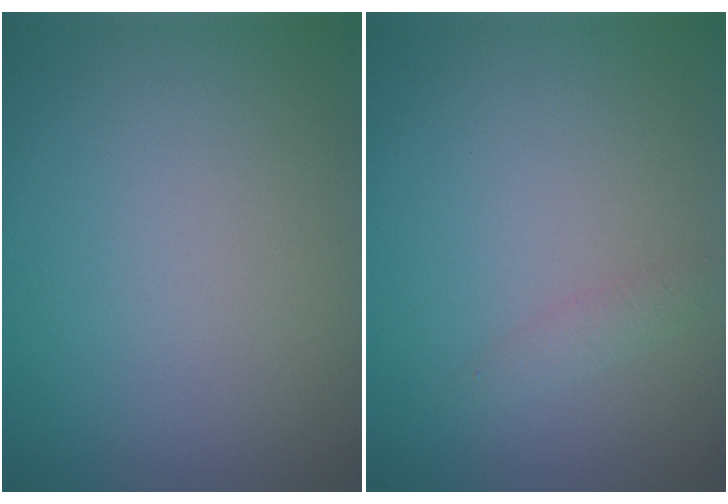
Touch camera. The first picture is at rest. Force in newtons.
{"total": 0.9, "press": 0.9, "slide": 0.1}